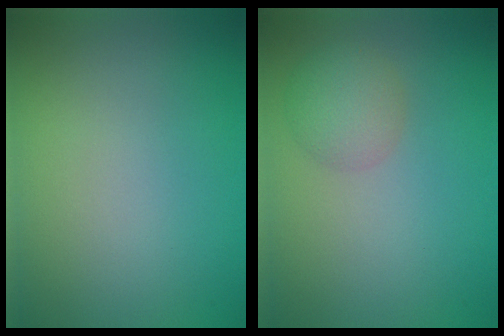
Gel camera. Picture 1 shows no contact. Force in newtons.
{"total": 2.8, "press": 2.8, "slide": 0.1}